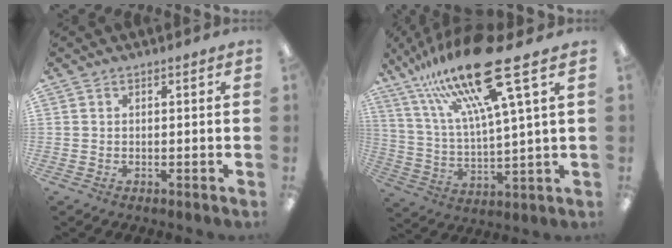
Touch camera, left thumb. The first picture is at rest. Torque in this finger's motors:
{"motor_torque": [2.95, 2.04, 2.14, -0.63, 0.27]}